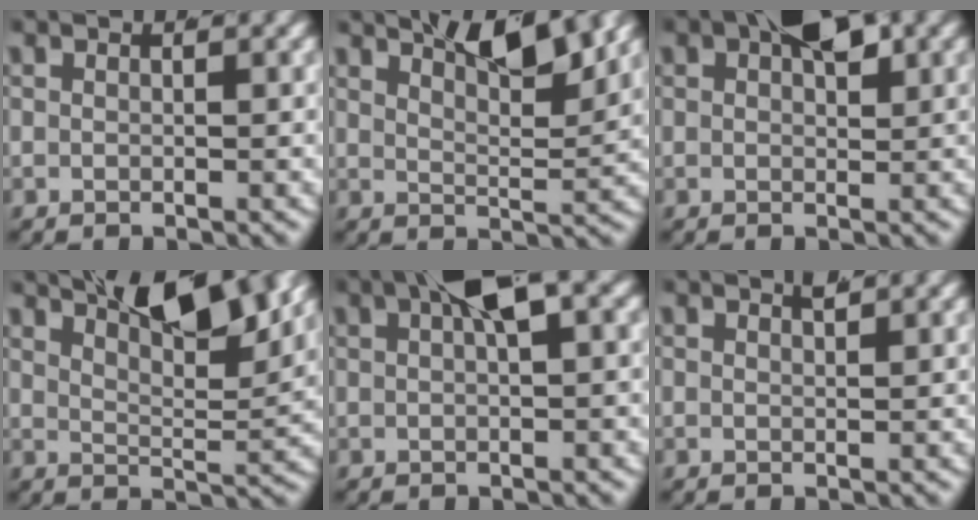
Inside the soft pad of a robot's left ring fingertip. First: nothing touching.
{"total": 7.4, "force": [5.6, 1.9, 4.6], "torque": [-0.063, 0.001, 0.089]}
{"total": 4.0, "force": [1.7, 1.9, 3.1], "torque": [-0.048, -0.003, 0.029]}
{"total": 9.8, "force": [6.6, 3.2, 6.5], "torque": [-0.088, 0.004, 0.100]}
{"total": 4.0, "force": [1.8, 0.8, 3.4], "torque": [-0.053, 0.009, 0.030]}
{"total": 0.9, "force": [0.7, -0.6, 0.2], "torque": [0.000, -0.002, 0.014]}